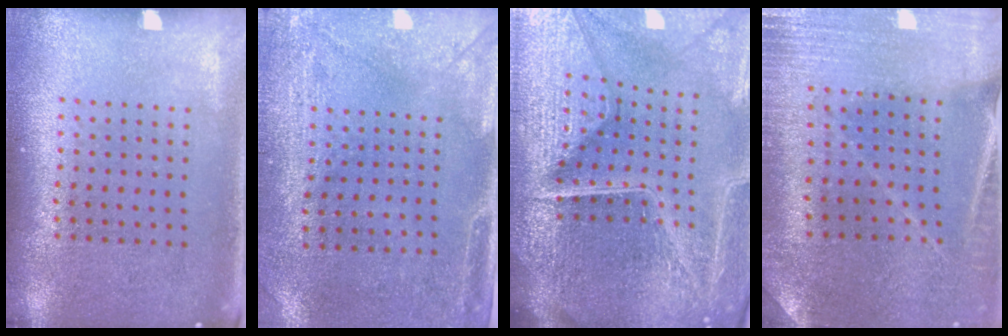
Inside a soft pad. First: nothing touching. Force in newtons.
{"total": 2.9, "press": 2.3, "slide": 1.8}
{"total": 7.1, "press": 6.2, "slide": 3.4}
{"total": 1.2, "press": 1.2, "slide": 0.1}